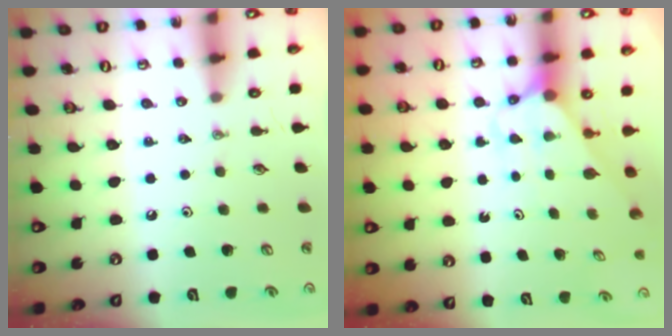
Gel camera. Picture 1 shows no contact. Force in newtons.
{"total": 2.8, "press": 2.8, "slide": 0.2}